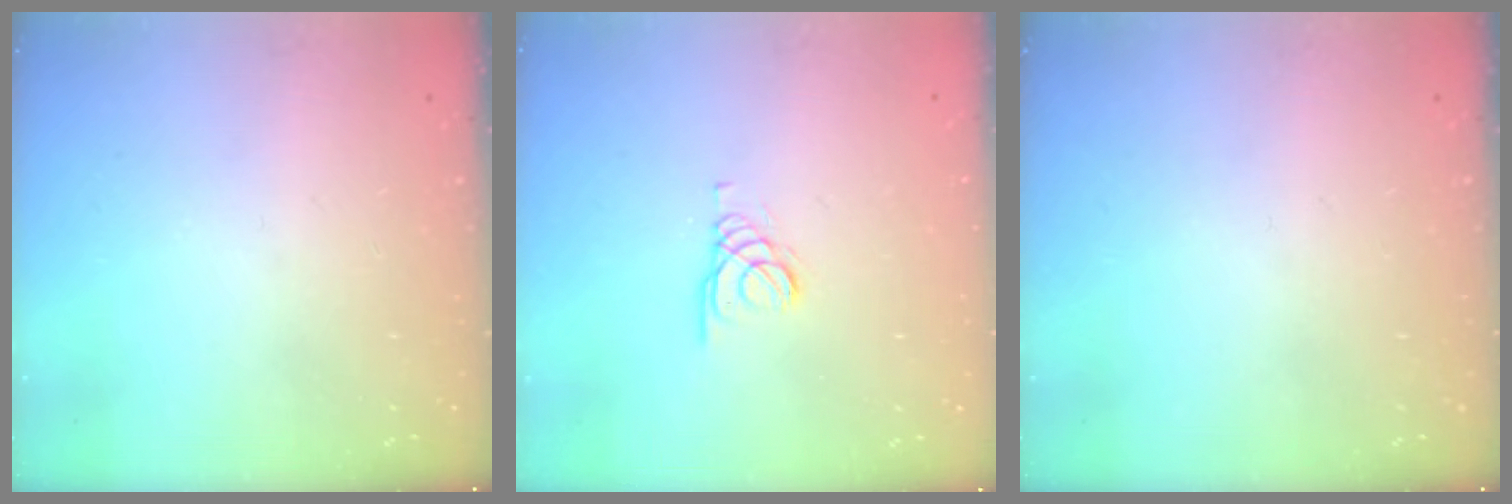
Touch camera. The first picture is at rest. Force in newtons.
{"total": 1.5, "press": 1.4, "slide": 0.1}
{"total": 0.0}